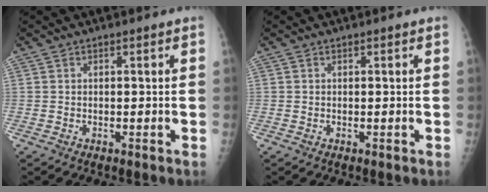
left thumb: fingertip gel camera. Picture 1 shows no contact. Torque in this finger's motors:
{"motor_torque": [0.01, -0.01, 0.00, 0.00, 0.00]}